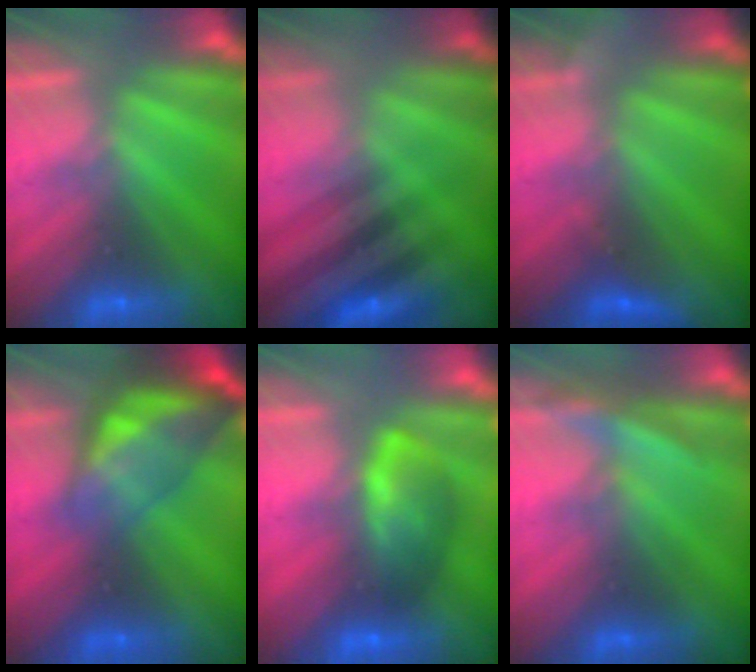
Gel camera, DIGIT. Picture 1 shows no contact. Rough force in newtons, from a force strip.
{"total": 3.0}
{"total": 2.9}
{"total": 7.7}
{"total": 8.0}
{"total": 2.9}